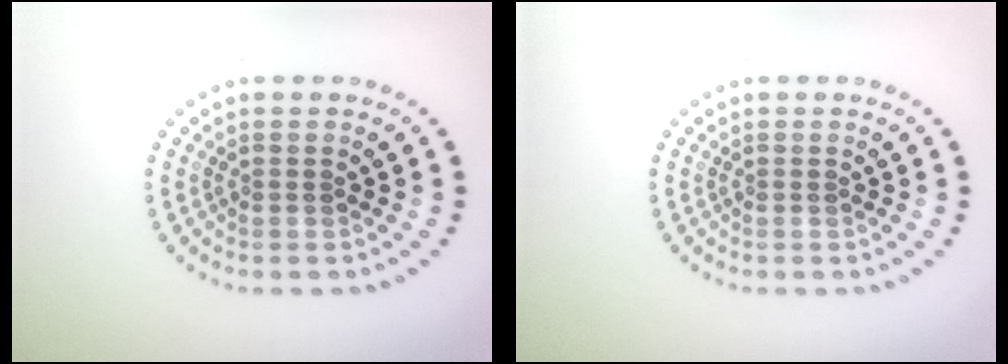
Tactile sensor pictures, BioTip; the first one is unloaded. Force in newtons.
{"total": 0.0}